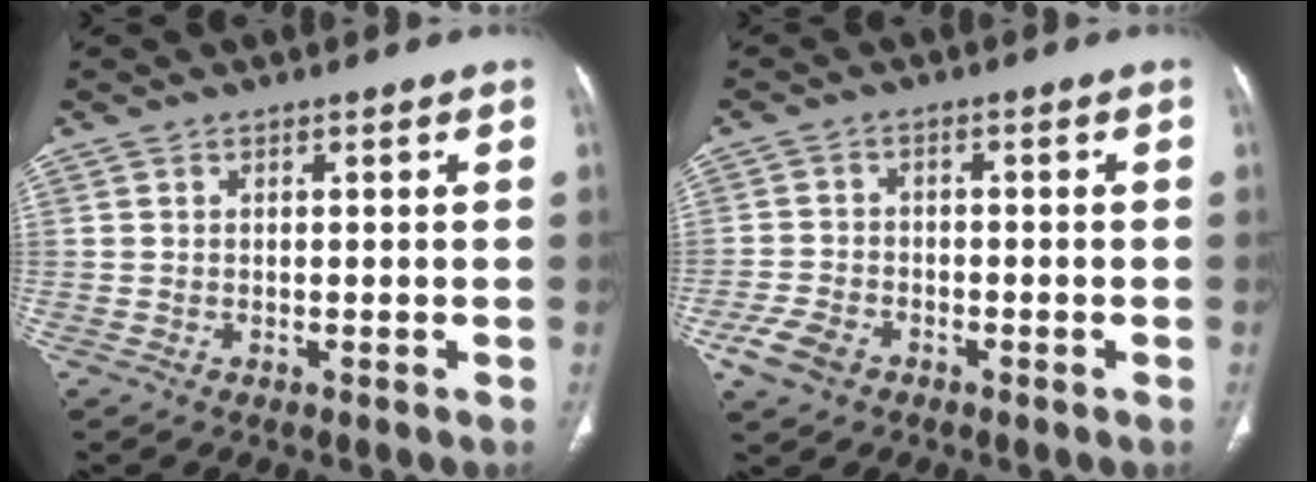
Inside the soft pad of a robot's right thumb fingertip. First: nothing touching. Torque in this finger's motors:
{"motor_torque": [1.24, 0.64, 0.34, -0.75, 0.04]}